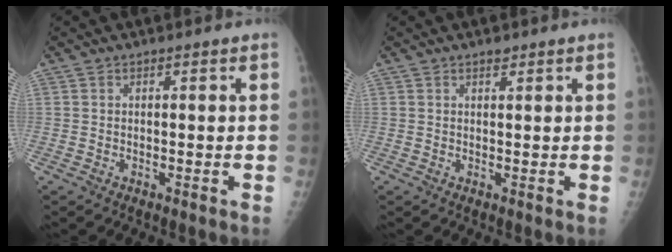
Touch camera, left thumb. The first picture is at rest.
{"total": 1.1, "force": [0.8, 0.5, 0.5], "torque": [0.000, -0.005, 0.013]}